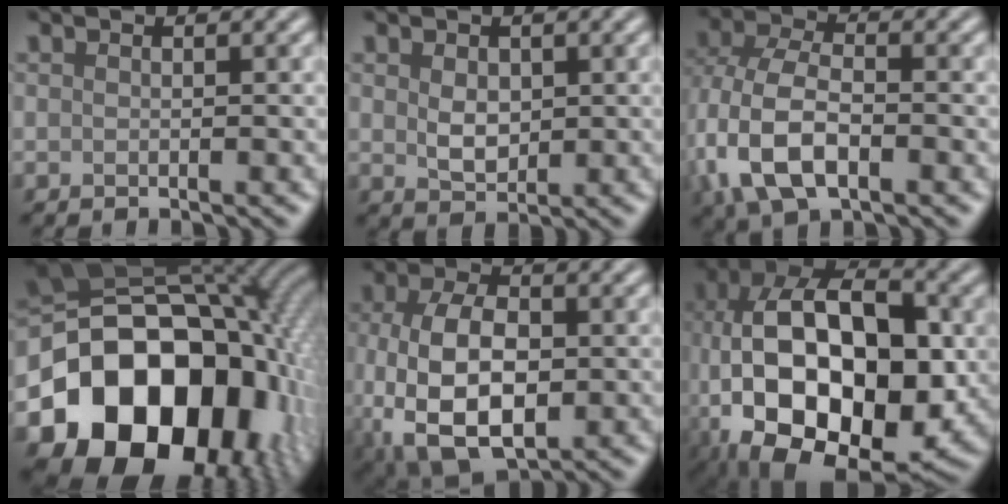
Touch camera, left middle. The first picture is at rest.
{"total": 2.4, "force": [0.5, 1.7, 1.7], "torque": [-0.034, -0.003, 0.014]}
{"total": 8.3, "force": [-2.4, 4.8, 6.3], "torque": [-0.151, -0.005, -0.057]}
{"total": 18.2, "force": [-5.6, 13.6, 10.7], "torque": [-0.167, -0.028, -0.087]}
{"total": 9.8, "force": [-1.7, 5.9, 7.7], "torque": [-0.170, -0.017, -0.030]}
{"total": 18.6, "force": [-2.7, 11.1, 14.7], "torque": [-0.247, -0.010, -0.035]}